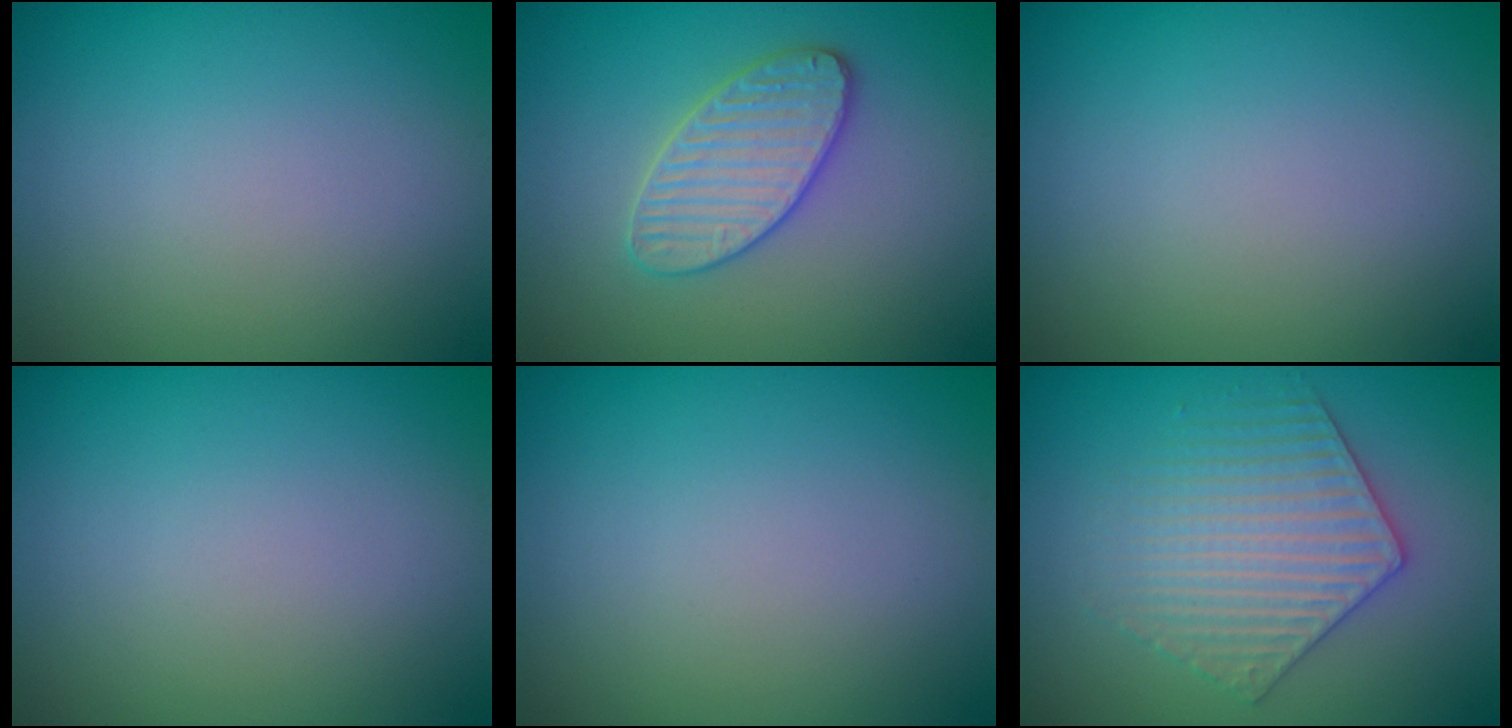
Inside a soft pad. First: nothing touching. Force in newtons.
{"total": 3.5, "press": 3.5, "slide": 0.6}
{"total": 0.0}
{"total": 0.0}
{"total": 0.0}
{"total": 3.6, "press": 3.5, "slide": 0.5}